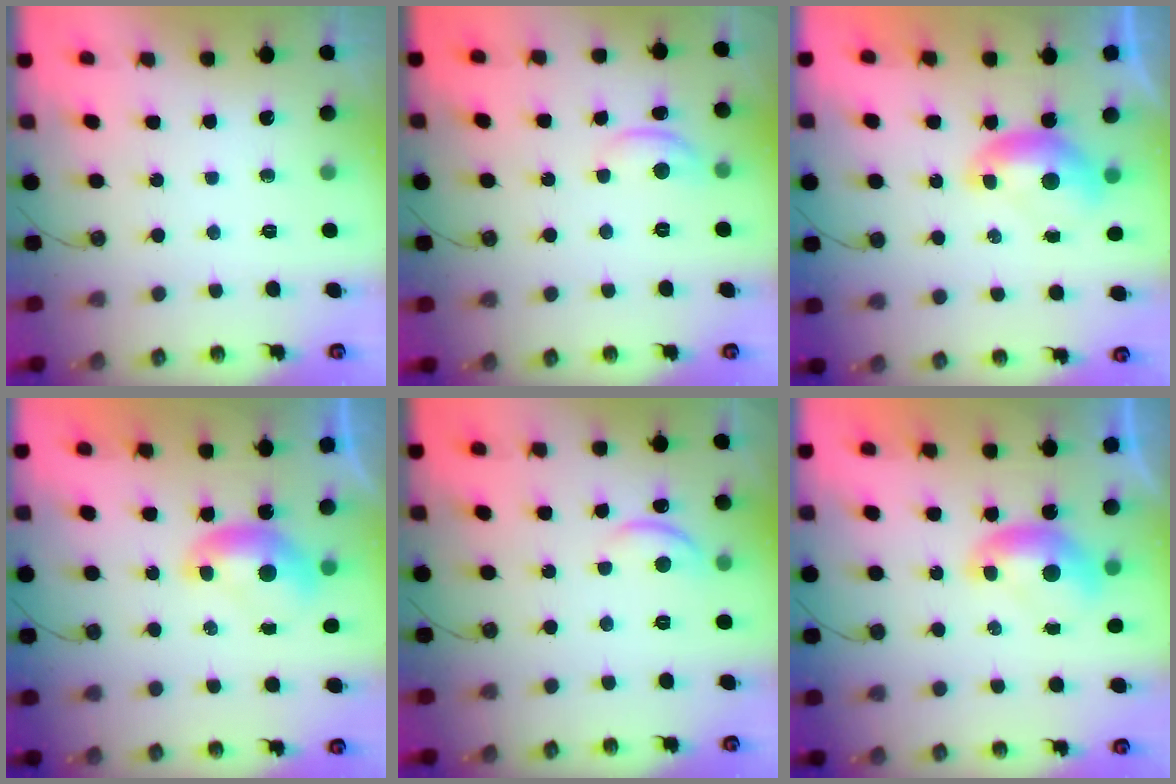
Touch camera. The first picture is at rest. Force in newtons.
{"total": 3.0, "press": 3.0, "slide": 0.4}
{"total": 0.0}
{"total": 0.0}
{"total": 2.8, "press": 2.7, "slide": 0.4}
{"total": 0.0}